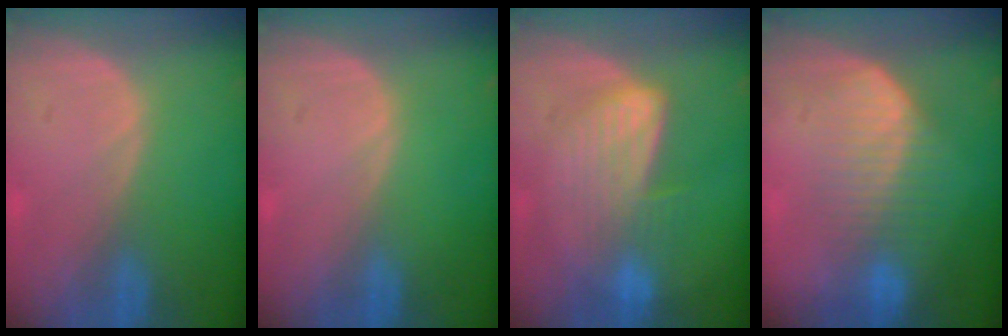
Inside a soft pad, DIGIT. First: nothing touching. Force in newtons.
{"total": 0.0}
{"total": 6.5, "press": 6.5, "slide": 1.0}
{"total": 6.7, "press": 6.6, "slide": 1.4}